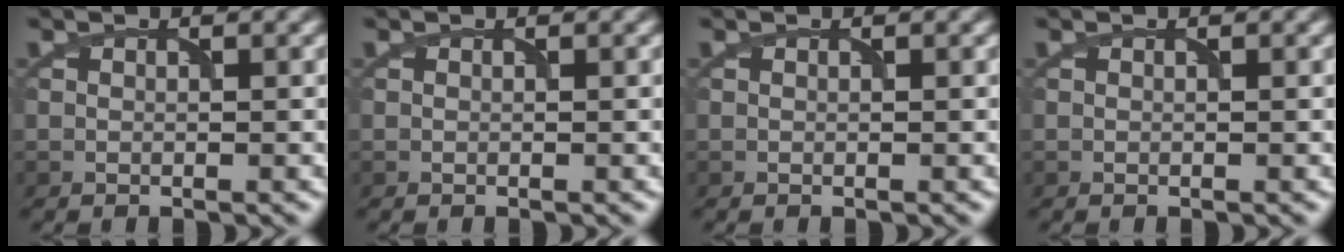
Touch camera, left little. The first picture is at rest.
{"total": 0.0}
{"total": 0.0}
{"total": 0.0}